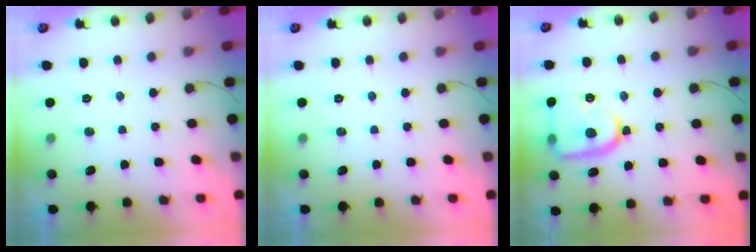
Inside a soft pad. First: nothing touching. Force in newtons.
{"total": 0.0}
{"total": 16.4, "press": 16.3, "slide": 1.4}